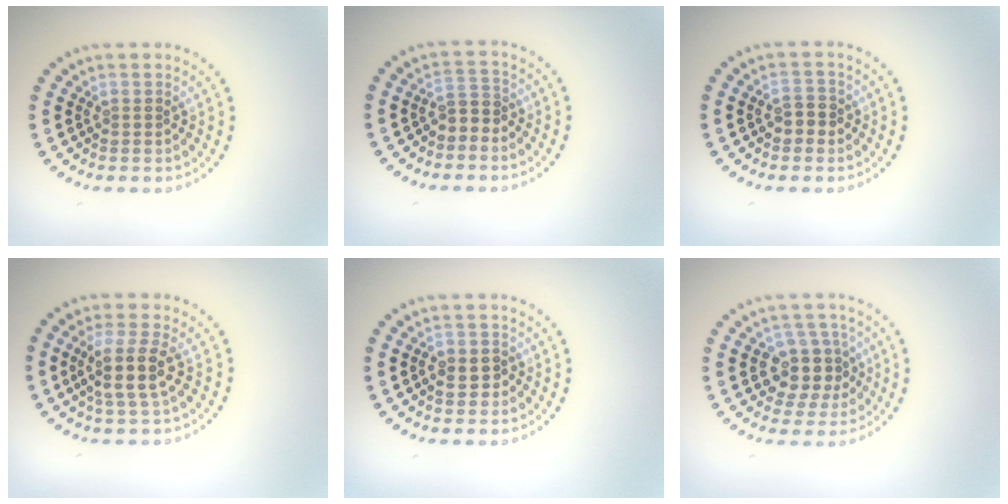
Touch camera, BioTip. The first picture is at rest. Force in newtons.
{"total": 1.8, "press": 1.5, "slide": 1.1}
{"total": 1.9, "press": 1.8, "slide": 0.5}
{"total": 3.5, "press": 3.0, "slide": 1.7}
{"total": 2.1, "press": 2.0, "slide": 0.7}
{"total": 4.5, "press": 4.2, "slide": 1.8}